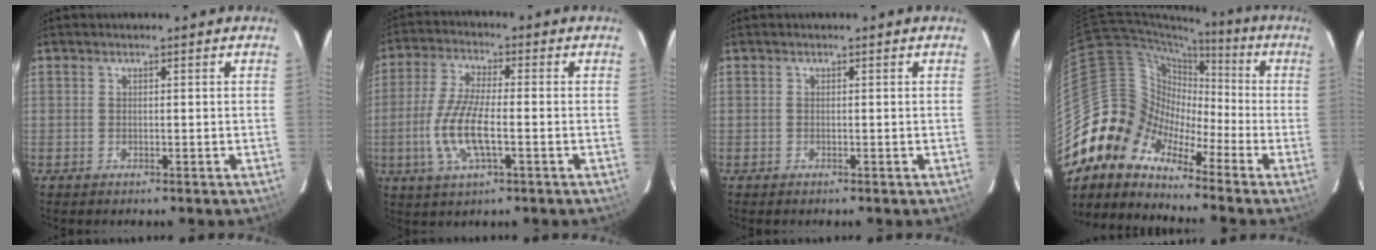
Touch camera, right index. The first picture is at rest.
{"total": 10.8, "force": [-2.6, 3.0, 10.1], "torque": [-0.213, -0.004, -0.054]}
{"total": 0.0}
{"total": 11.6, "force": [-8.0, 7.8, 2.9], "torque": [-0.063, 0.036, -0.183]}